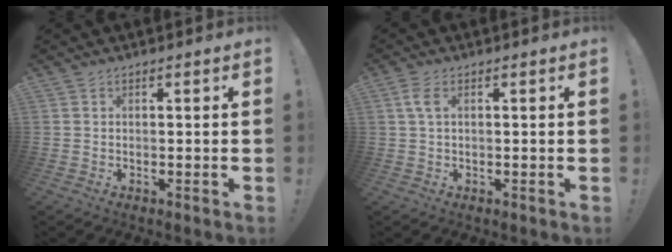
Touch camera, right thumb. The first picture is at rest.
{"total": 3.6, "force": [1.1, 1.6, 3.1], "torque": [-0.057, 0.004, 0.019]}